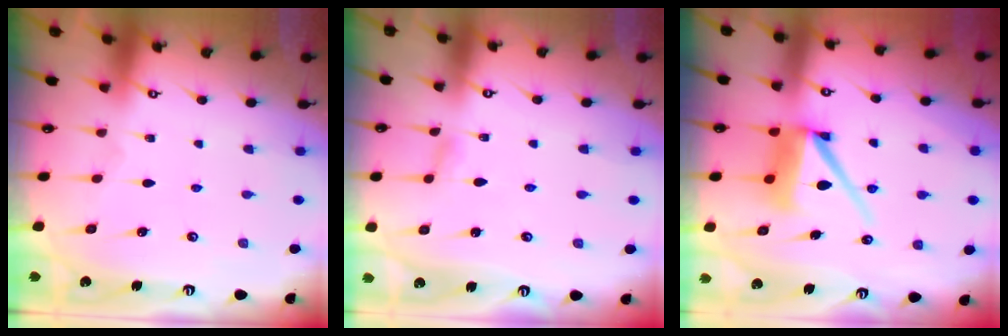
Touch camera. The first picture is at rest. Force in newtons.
{"total": 2.9, "press": 2.9, "slide": 0.4}
{"total": 9.4, "press": 9.4, "slide": 1.1}